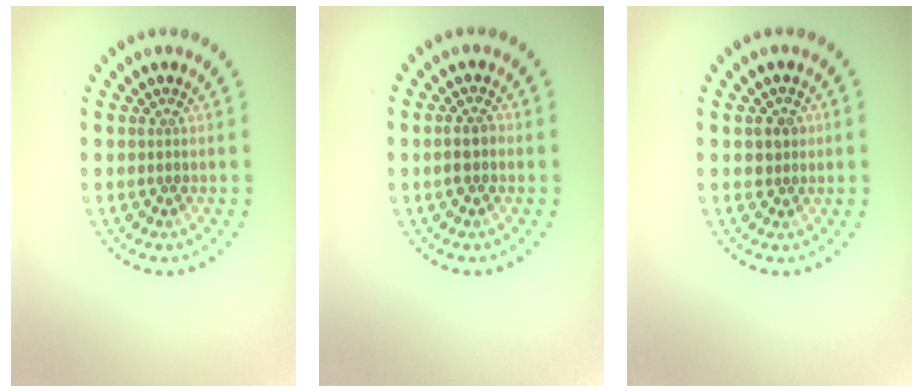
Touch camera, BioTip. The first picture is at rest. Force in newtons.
{"total": 1.8, "press": 1.7, "slide": 0.6}
{"total": 1.8, "press": 1.6, "slide": 0.7}